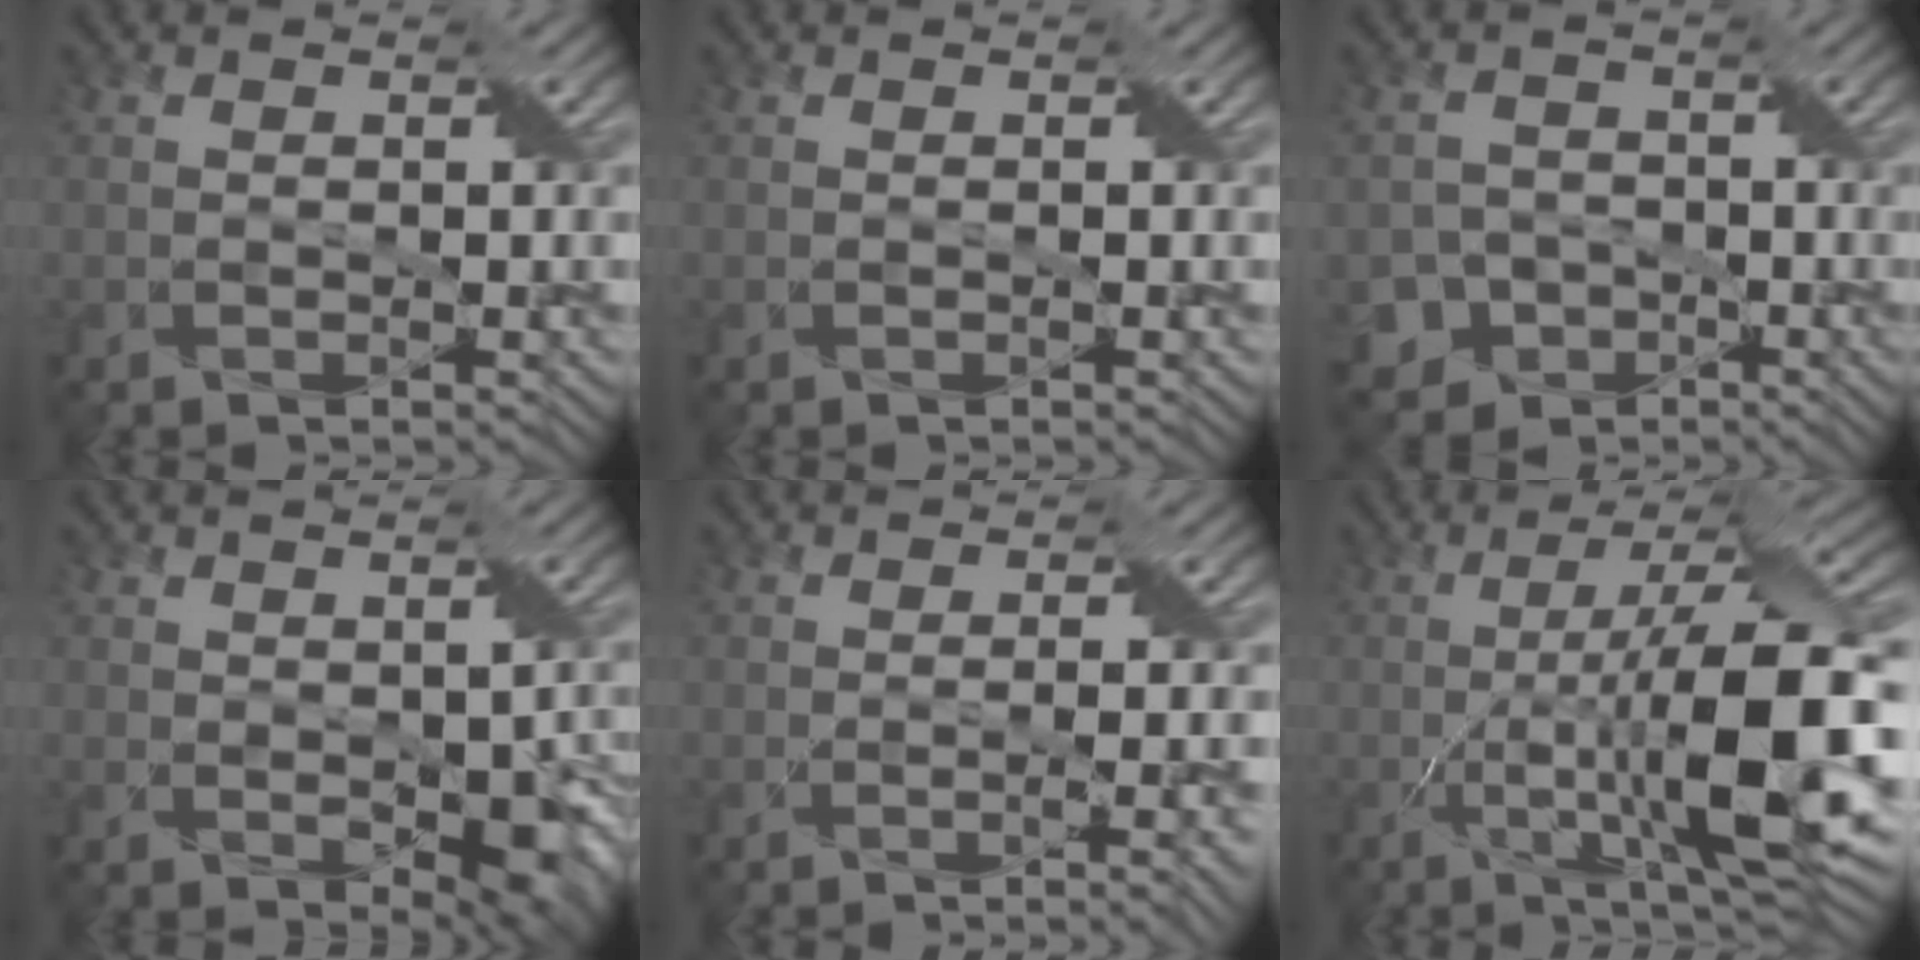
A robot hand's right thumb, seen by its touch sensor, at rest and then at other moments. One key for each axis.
{"total": 0.0}
{"total": 5.5, "fx": -3.0, "fy": 4.5, "fz": 0.9, "tx": -0.012, "ty": -0.001, "tz": -0.051}
{"total": 6.0, "fx": -0.5, "fy": 3.4, "fz": 4.8, "tx": -0.082, "ty": -0.016, "tz": 0.006}
{"total": 3.8, "fx": -0.5, "fy": 0.8, "fz": 3.7, "tx": -0.054, "ty": 0.003, "tz": -0.006}
{"total": 15.7, "fx": -3.1, "fy": 4.0, "fz": 14.8, "tx": -0.230, "ty": 0.012, "tz": -0.056}